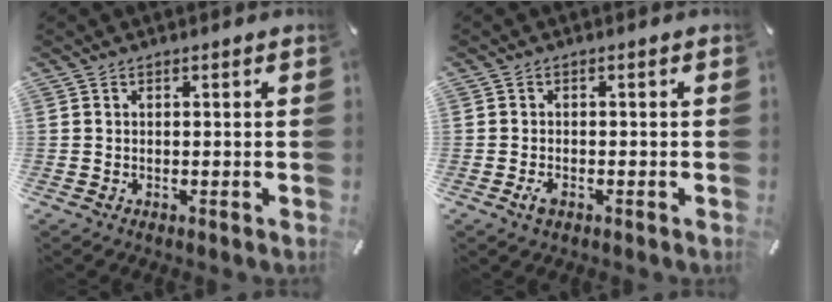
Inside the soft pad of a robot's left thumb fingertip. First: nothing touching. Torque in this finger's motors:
{"motor_torque": [0.31, 0.35, -0.01, 0.02, -0.03]}